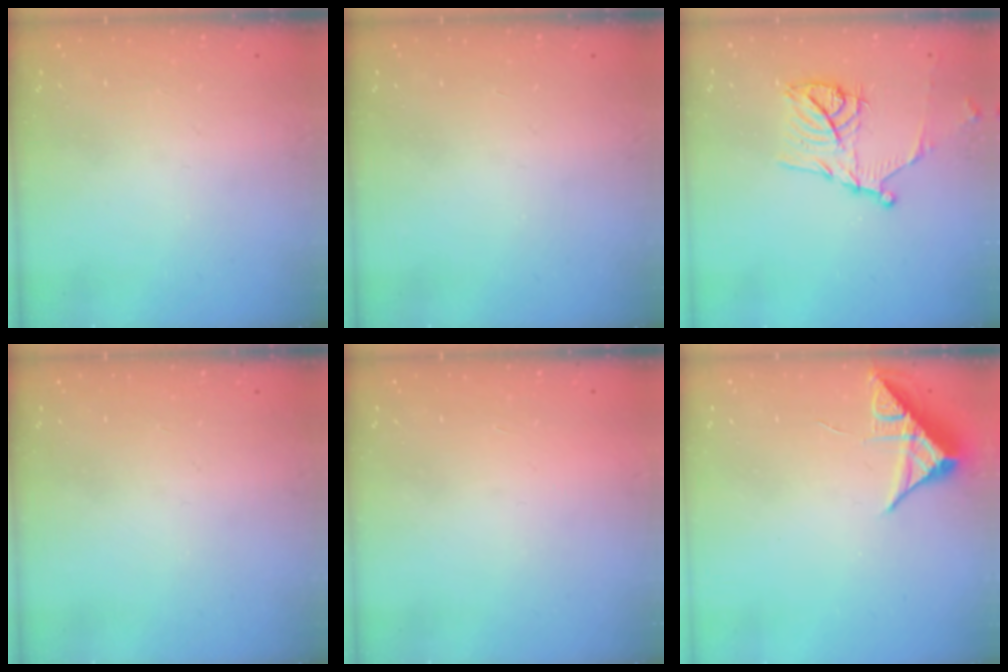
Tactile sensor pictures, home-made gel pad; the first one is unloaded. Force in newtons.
{"total": 0.0}
{"total": 13.8, "press": 13.7, "slide": 0.8}
{"total": 0.0}
{"total": 1.5, "press": 1.5, "slide": 0.1}
{"total": 7.7, "press": 7.7, "slide": 0.4}